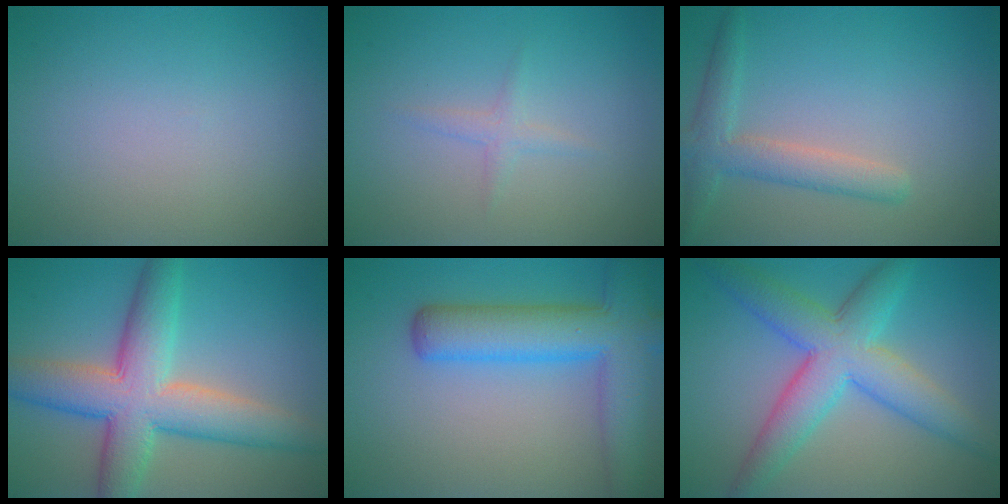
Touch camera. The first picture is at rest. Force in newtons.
{"total": 1.1, "press": 1.1, "slide": 0.0}
{"total": 3.3, "press": 3.3, "slide": 0.1}
{"total": 9.0, "press": 9.0, "slide": 0.4}
{"total": 7.9, "press": 7.9, "slide": 0.4}
{"total": 7.2, "press": 7.2, "slide": 0.2}